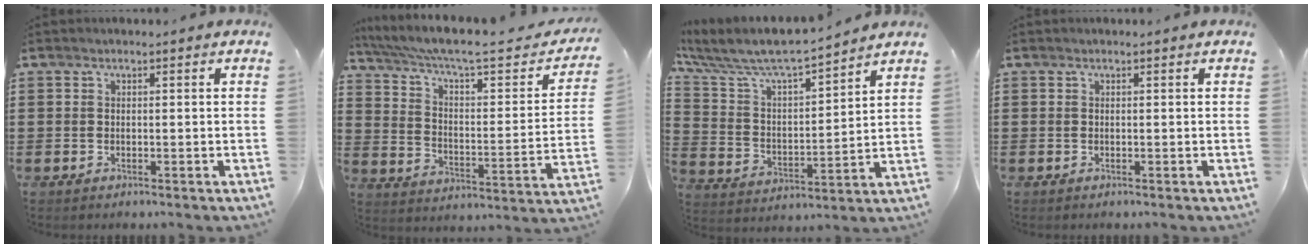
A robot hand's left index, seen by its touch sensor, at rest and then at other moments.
{"total": 6.9, "force": [5.1, 0.9, 4.5], "torque": [-0.109, -0.040, 0.079]}
{"total": 6.9, "force": [6.4, 0.7, 2.5], "torque": [-0.083, -0.052, 0.104]}
{"total": 0.0}